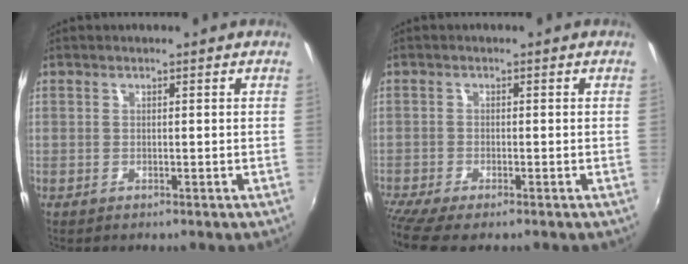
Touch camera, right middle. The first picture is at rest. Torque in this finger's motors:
{"motor_torque": [1.08, -1.05, 0.22, 0.16]}